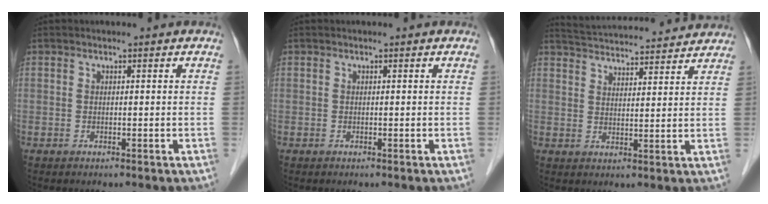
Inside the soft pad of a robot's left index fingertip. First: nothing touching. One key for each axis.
{"total": 0.0}
{"total": 16.1, "fx": 15.4, "fy": 1.7, "fz": 4.5, "tx": -0.082, "ty": 0.034, "tz": 0.216}